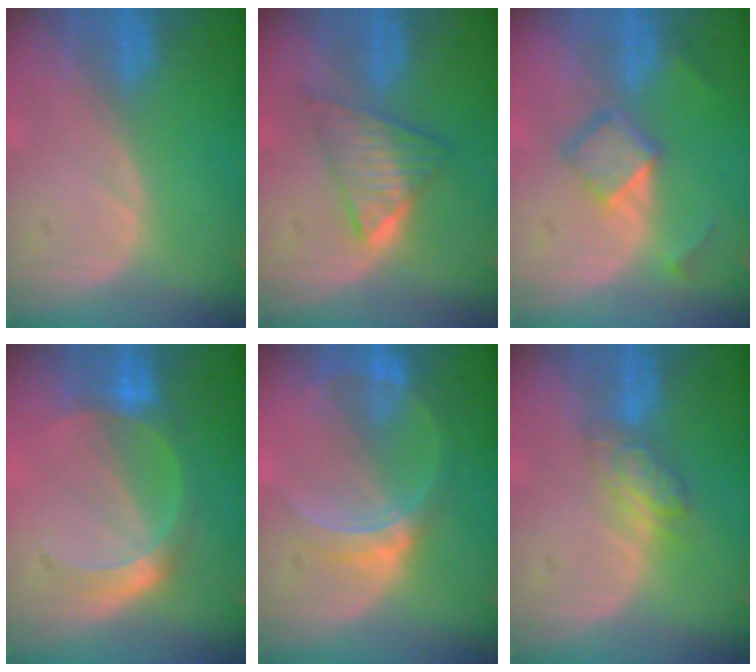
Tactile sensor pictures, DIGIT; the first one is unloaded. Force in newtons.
{"total": 5.9, "press": 5.8, "slide": 0.8}
{"total": 4.8, "press": 4.6, "slide": 1.6}
{"total": 5.5, "press": 5.3, "slide": 1.6}
{"total": 6.3, "press": 5.6, "slide": 3.0}
{"total": 4.4, "press": 4.3, "slide": 1.1}